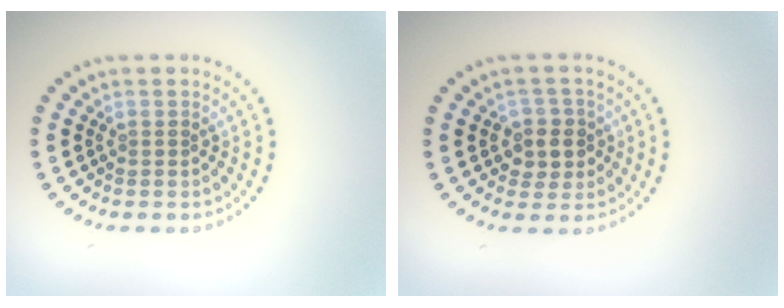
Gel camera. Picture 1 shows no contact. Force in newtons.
{"total": 2.6, "press": 2.5, "slide": 0.9}